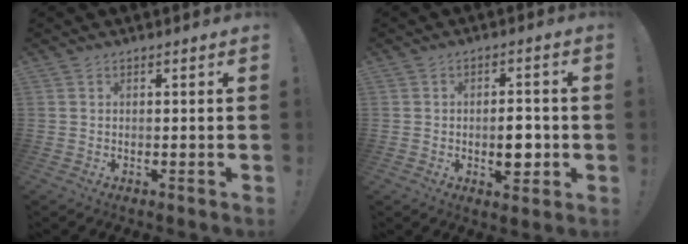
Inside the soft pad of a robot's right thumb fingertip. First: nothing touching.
{"total": 6.7, "force": [-1.5, 4.3, 4.9], "torque": [-0.056, 0.011, -0.025]}